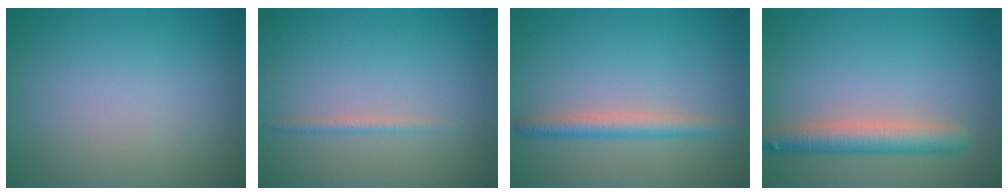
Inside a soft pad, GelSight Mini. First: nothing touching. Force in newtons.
{"total": 0.8, "press": 0.8, "slide": 0.0}
{"total": 2.3, "press": 2.3, "slide": 0.1}
{"total": 3.8, "press": 3.8, "slide": 0.3}